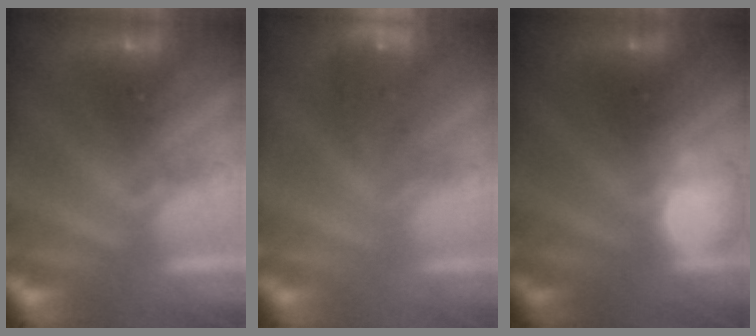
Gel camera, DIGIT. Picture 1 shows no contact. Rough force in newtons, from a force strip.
{"total": 7.7}
{"total": 2.5}